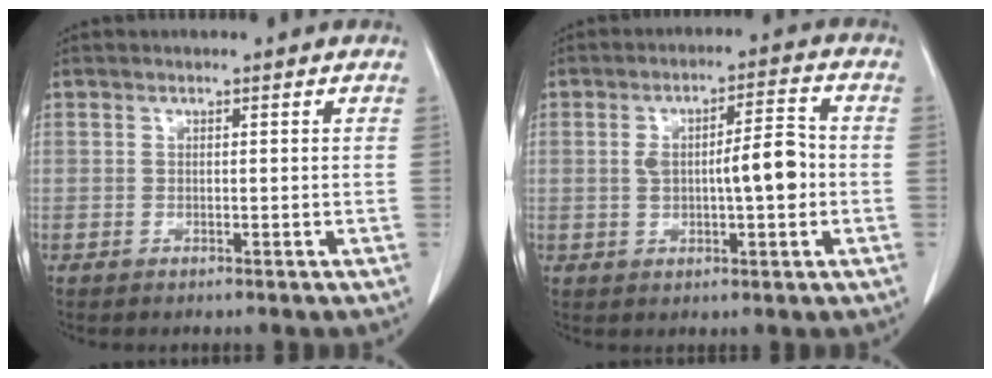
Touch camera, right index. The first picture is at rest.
{"total": 7.9, "force": [-0.4, 2.0, 7.7], "torque": [-0.132, 0.017, -0.004]}